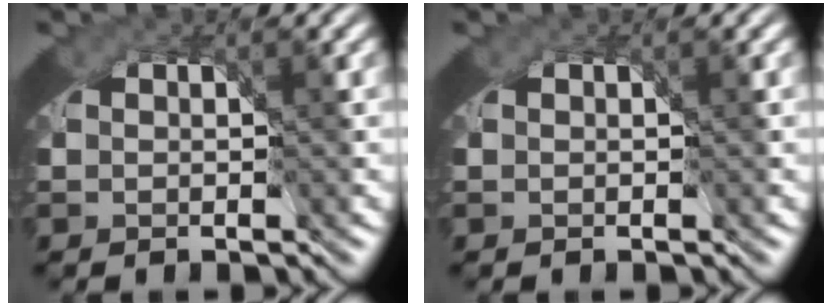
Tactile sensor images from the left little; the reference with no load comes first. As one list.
[{"total": 0.0}]